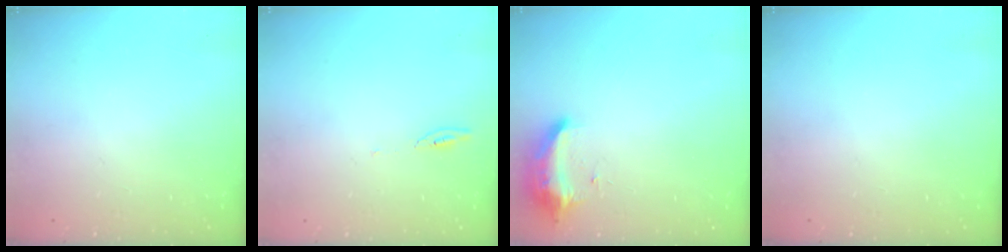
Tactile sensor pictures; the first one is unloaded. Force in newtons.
{"total": 3.8, "press": 3.7, "slide": 0.4}
{"total": 9.1, "press": 9.1, "slide": 0.0}
{"total": 0.0}